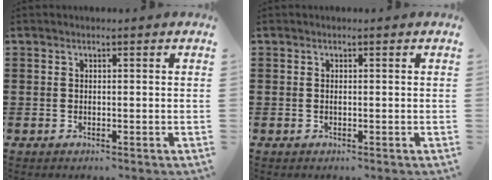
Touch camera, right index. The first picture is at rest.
{"total": 0.0}